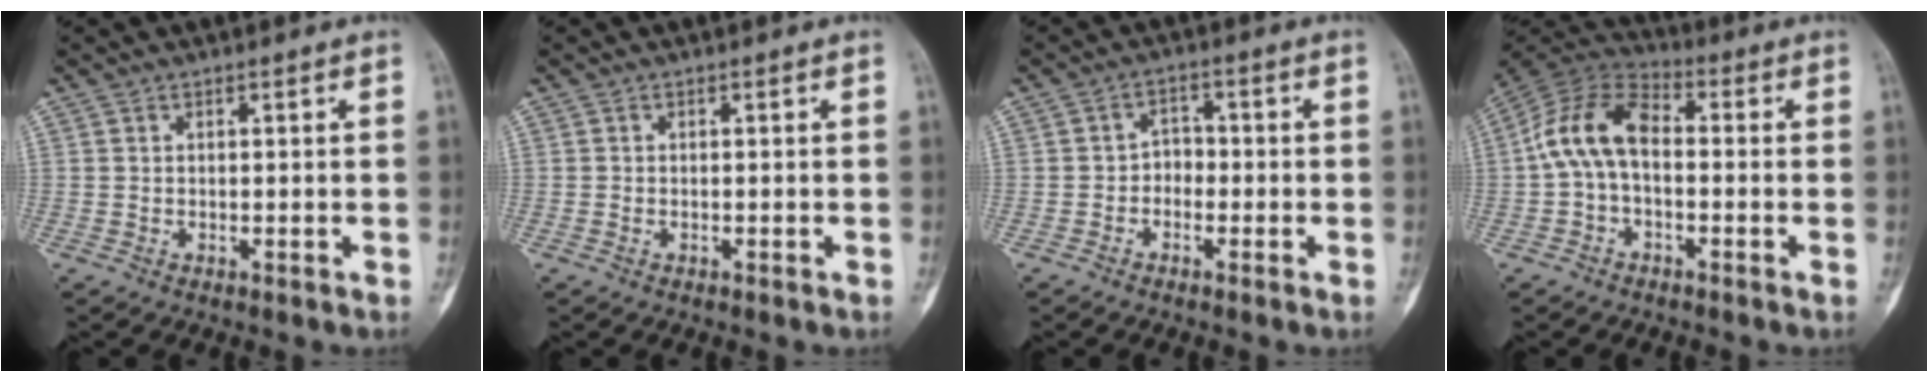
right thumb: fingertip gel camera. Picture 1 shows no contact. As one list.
[{"total": 0.0}, {"total": 2.9, "force": [-1.1, 2.3, 1.4], "torque": [0.003, 0.020, -0.029]}, {"total": 11.6, "force": [-0.3, 7.0, 9.2], "torque": [-0.173, 0.035, -0.020]}]